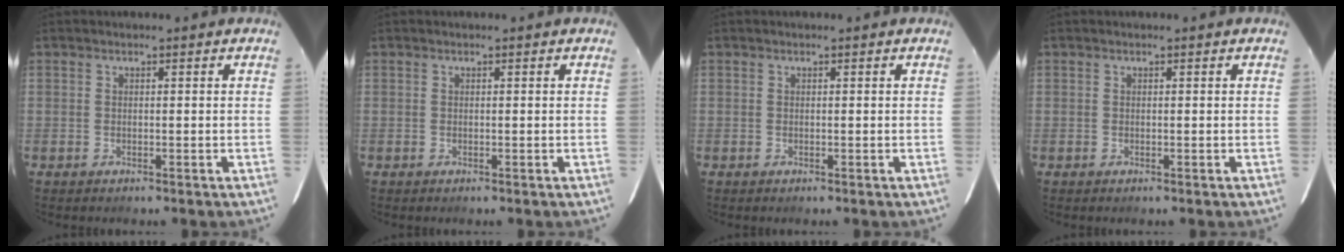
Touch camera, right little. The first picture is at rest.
{"total": 0.0}
{"total": 0.0}
{"total": 0.0}